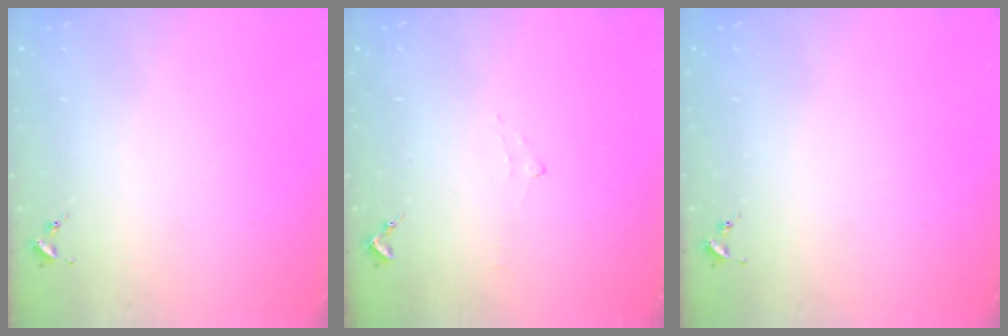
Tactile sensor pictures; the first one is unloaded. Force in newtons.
{"total": 5.7, "press": 5.7, "slide": 0.8}
{"total": 0.0}